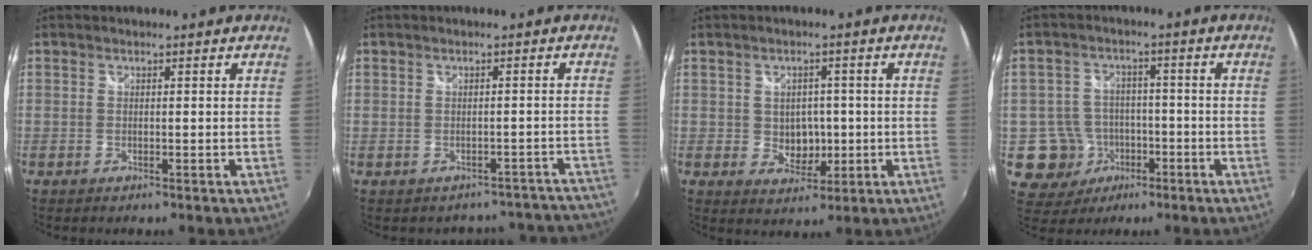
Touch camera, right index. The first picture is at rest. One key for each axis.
{"total": 9.5, "fx": -8.4, "fy": 4.4, "fz": 0.2, "tx": 0.020, "ty": 0.045, "tz": -0.079}
{"total": 4.9, "fx": -0.2, "fy": 4.2, "fz": 2.5, "tx": -0.041, "ty": 0.004, "tz": 0.005}
{"total": 9.3, "fx": -3.0, "fy": 8.7, "fz": 1.4, "tx": -0.054, "ty": 0.022, "tz": -0.034}